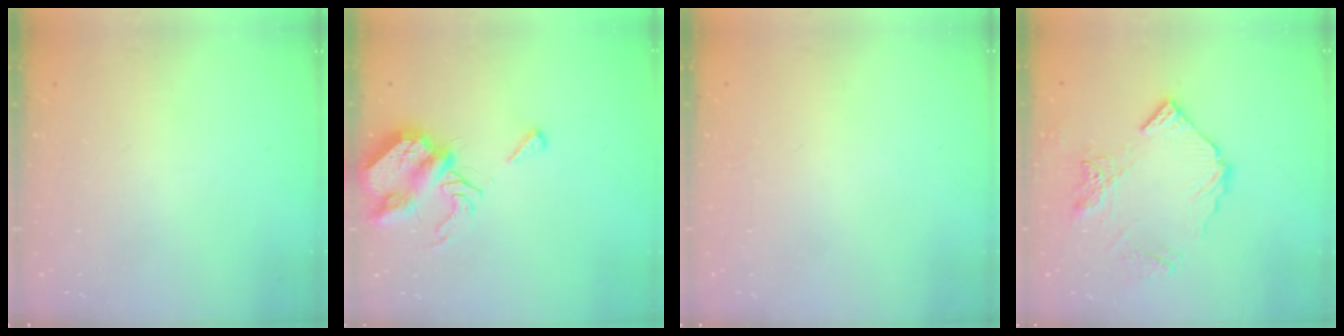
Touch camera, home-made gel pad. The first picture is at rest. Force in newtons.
{"total": 8.2, "press": 8.1, "slide": 1.0}
{"total": 2.1, "press": 2.1, "slide": 0.2}
{"total": 11.6, "press": 11.5, "slide": 1.3}